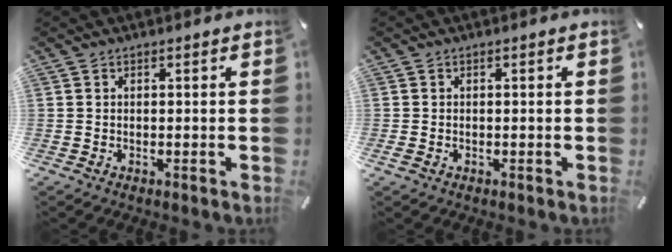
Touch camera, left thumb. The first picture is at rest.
{"total": 0.5, "force": [-0.3, 0.4, 0.2], "torque": [-0.003, 0.002, -0.006]}